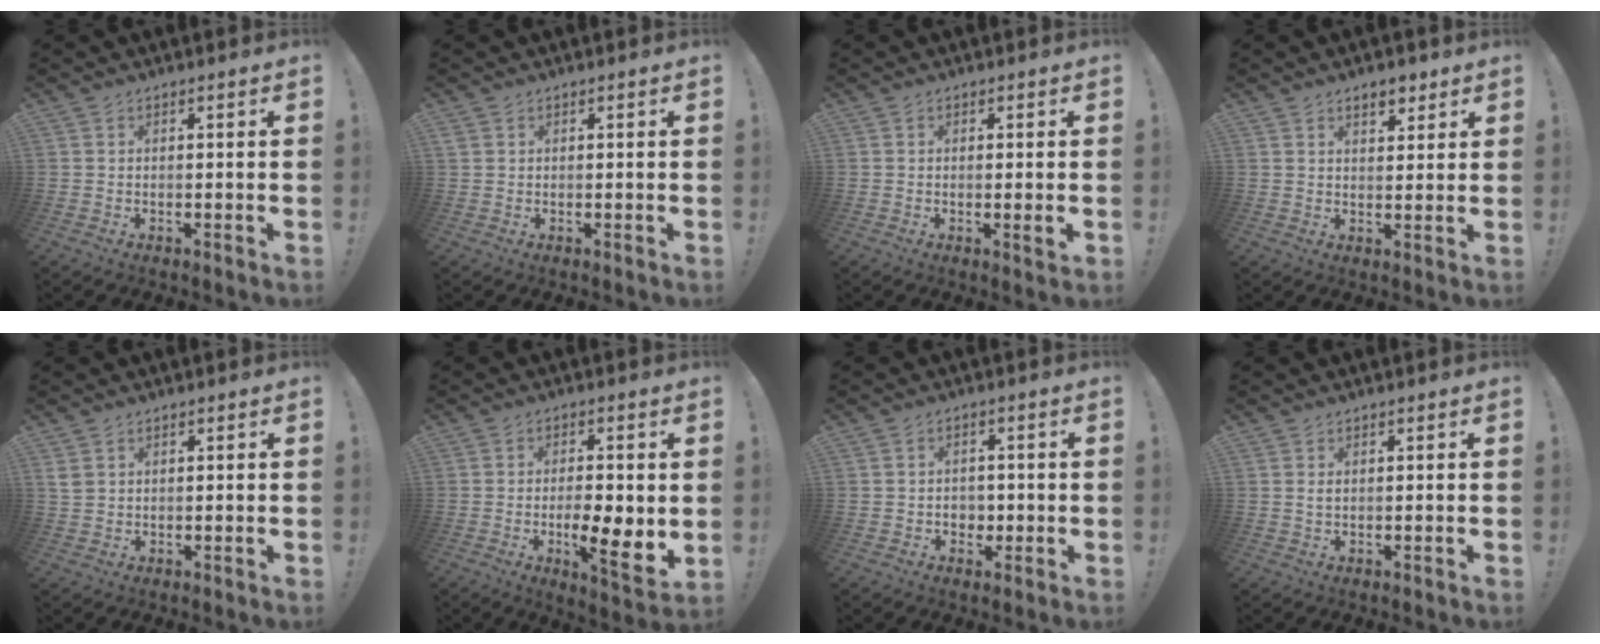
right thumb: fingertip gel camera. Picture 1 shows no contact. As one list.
[{"total": 1.1, "force": [0.5, 0.8, 0.4], "torque": [0.000, -0.001, 0.008]}, {"total": 2.4, "force": [0.0, 0.0, 2.4], "torque": [-0.028, -0.009, -0.001]}, {"total": 4.9, "force": [3.4, 2.6, 2.3], "torque": [-0.015, -0.018, 0.057]}, {"total": 2.6, "force": [1.2, 1.9, 1.2], "torque": [-0.024, 0.004, 0.025]}, {"total": 10.5, "force": [-1.7, 3.3, 9.8], "torque": [-0.145, -0.009, -0.029]}, {"total": 4.1, "force": [-0.9, 3.7, 1.5], "torque": [-0.020, 0.004, -0.014]}, {"total": 1.0, "force": [0.3, 0.6, 0.8], "torque": [-0.009, -0.001, 0.003]}]